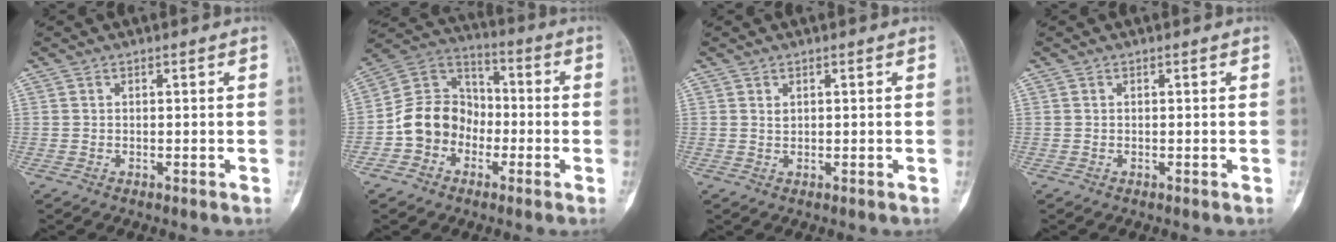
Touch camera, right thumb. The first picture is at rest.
{"total": 12.0, "force": [-3.4, 10.0, 5.7], "torque": [-0.077, 0.053, -0.072]}
{"total": 0.9, "force": [0.5, 0.6, 0.6], "torque": [-0.005, -0.002, 0.011]}
{"total": 0.0}